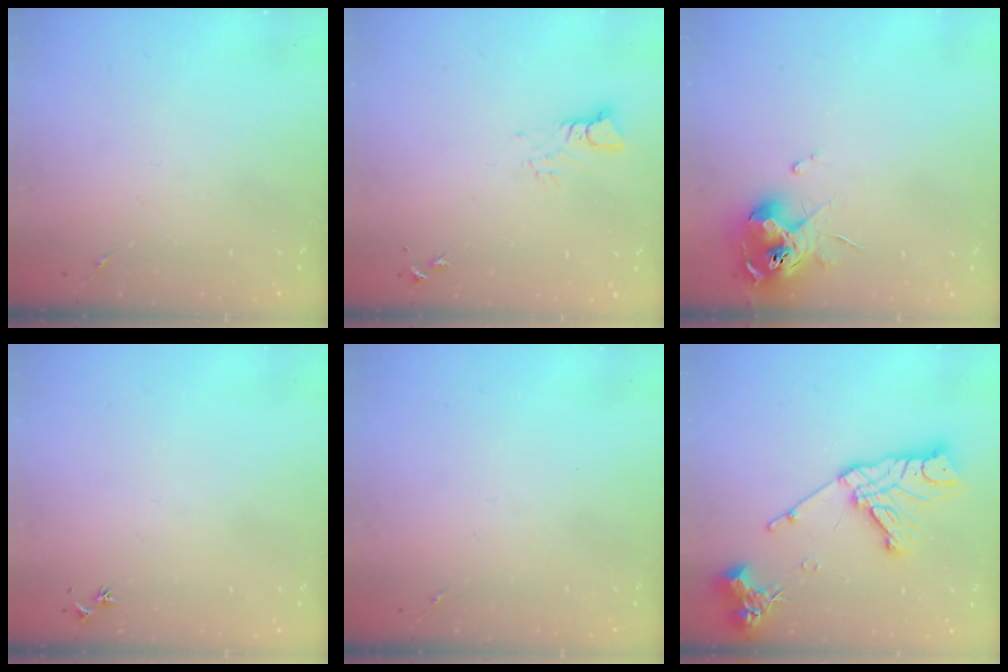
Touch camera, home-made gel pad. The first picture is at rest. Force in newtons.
{"total": 3.2, "press": 3.2, "slide": 0.2}
{"total": 10.7, "press": 10.6, "slide": 0.9}
{"total": 2.9, "press": 2.8, "slide": 0.3}
{"total": 0.0}
{"total": 17.2, "press": 17.1, "slide": 1.8}